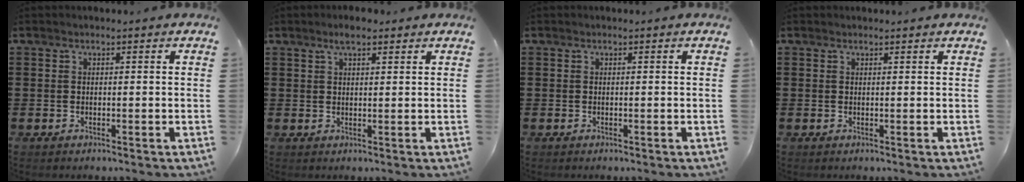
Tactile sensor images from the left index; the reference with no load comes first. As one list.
[{"total": 3.0, "force": [2.2, 0.7, 1.9], "torque": [-0.040, 0.004, 0.038]}, {"total": 0.0}, {"total": 0.5, "force": [0.5, 0.0, 0.2], "torque": [-0.005, -0.001, 0.010]}]